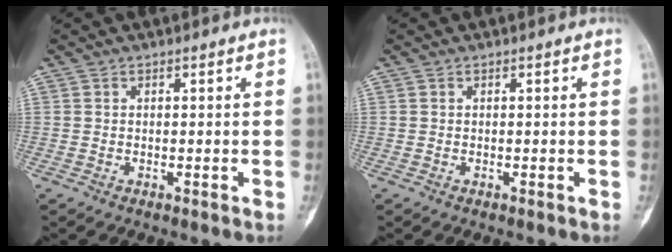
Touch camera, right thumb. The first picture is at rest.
{"total": 0.0}